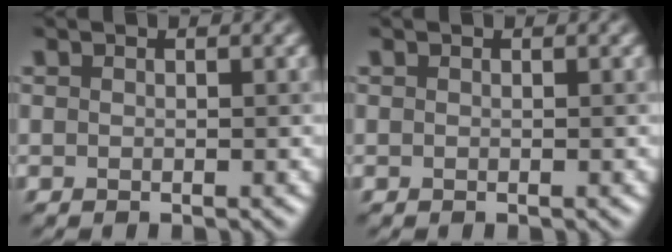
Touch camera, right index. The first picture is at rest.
{"total": 0.0}